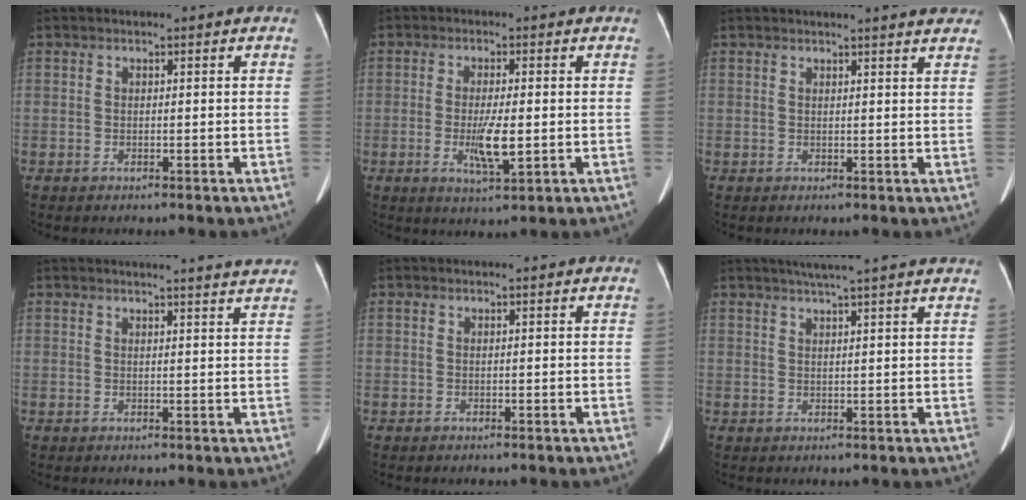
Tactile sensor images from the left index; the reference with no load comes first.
{"total": 5.2, "force": [-0.9, 0.9, 5.0], "torque": [-0.103, -0.013, -0.013]}
{"total": 8.1, "force": [7.6, 0.5, 3.0], "torque": [-0.032, 0.000, 0.064]}
{"total": 7.9, "force": [7.5, -0.7, 2.2], "torque": [-0.026, -0.011, 0.065]}
{"total": 0.0}
{"total": 10.9, "force": [9.2, -0.2, 5.8], "torque": [-0.085, 0.028, 0.106]}